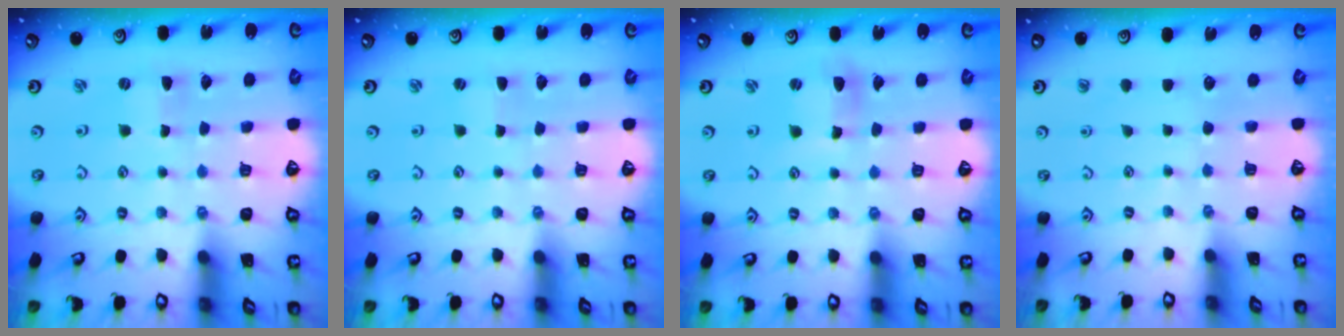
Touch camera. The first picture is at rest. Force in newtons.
{"total": 0.0}
{"total": 4.7, "press": 4.7, "slide": 0.5}
{"total": 0.0}